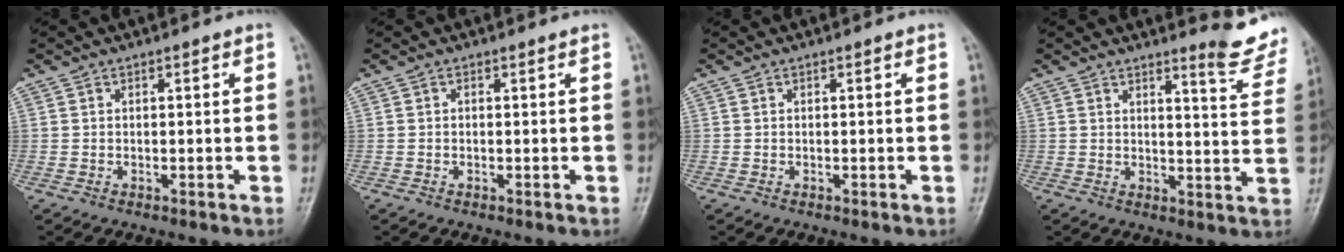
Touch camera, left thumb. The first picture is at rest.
{"total": 0.0}
{"total": 0.0}
{"total": 7.3, "force": [6.5, 0.8, 3.3], "torque": [-0.030, -0.061, 0.072]}